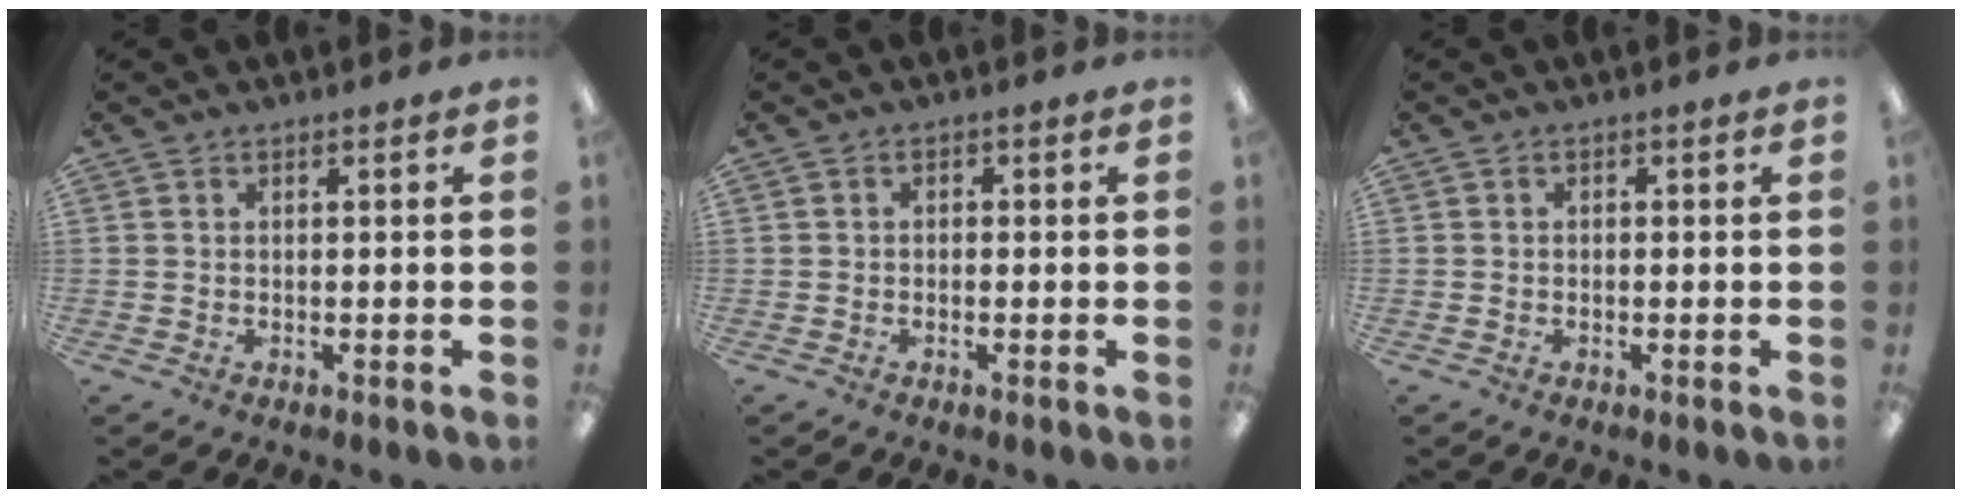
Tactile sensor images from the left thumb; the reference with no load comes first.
{"total": 1.0, "force": [-0.7, 0.6, 0.3], "torque": [-0.004, 0.003, -0.014]}
{"total": 0.5, "force": [-0.3, 0.4, 0.2], "torque": [-0.003, 0.001, -0.006]}